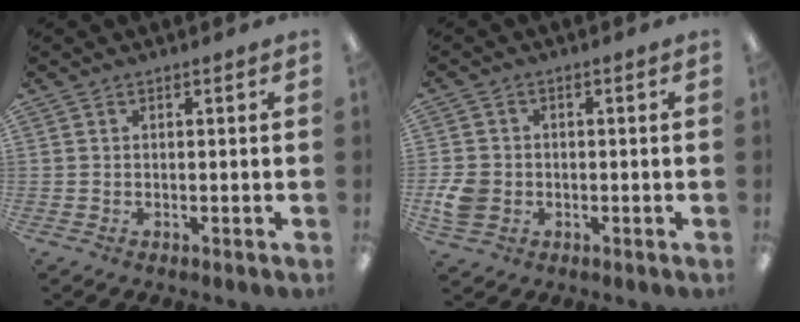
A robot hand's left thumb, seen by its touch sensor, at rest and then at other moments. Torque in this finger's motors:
{"motor_torque": [-0.63, 0.66, -0.04, 0.03, 0.02]}